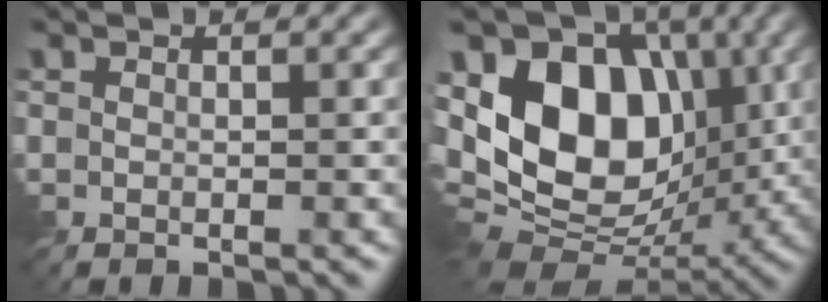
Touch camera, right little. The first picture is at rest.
{"total": 13.8, "force": [1.2, 9.3, 10.1], "torque": [-0.190, 0.002, 0.006]}